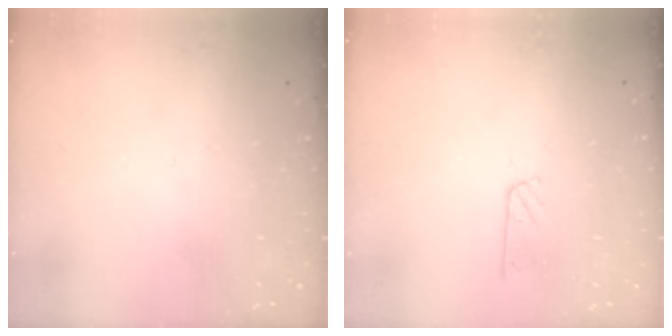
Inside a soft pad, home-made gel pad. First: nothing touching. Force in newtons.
{"total": 2.8, "press": 2.8, "slide": 0.2}